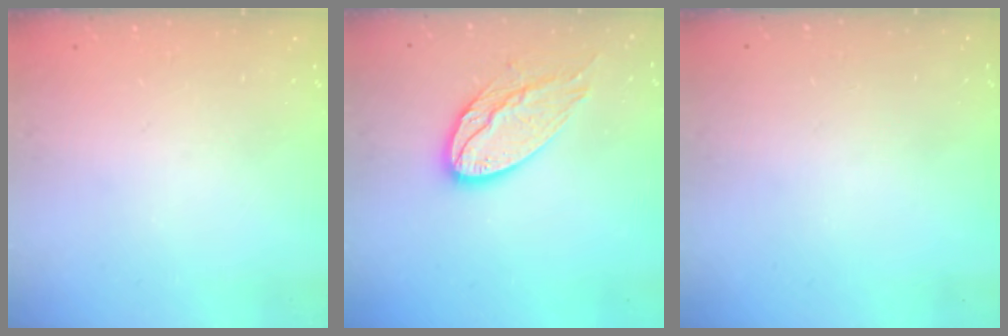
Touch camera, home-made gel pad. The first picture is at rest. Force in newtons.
{"total": 12.9, "press": 12.9, "slide": 1.0}
{"total": 0.0}